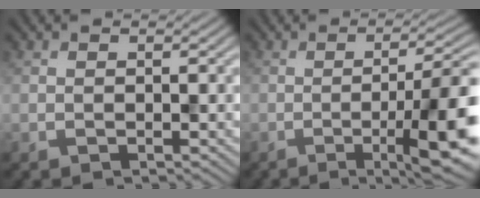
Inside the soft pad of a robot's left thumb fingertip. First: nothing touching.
{"total": 11.0, "force": [-3.3, 2.2, 10.2], "torque": [-0.145, 0.001, -0.056]}